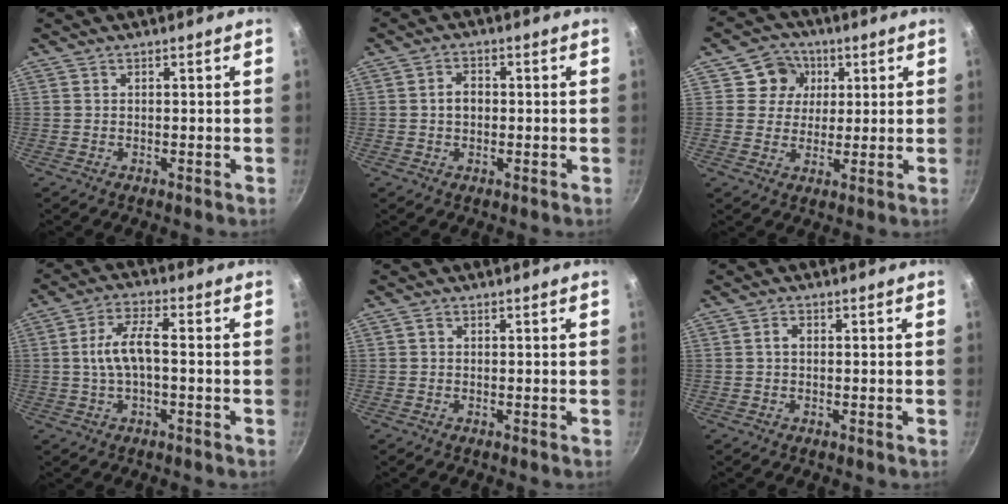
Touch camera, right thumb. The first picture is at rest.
{"total": 3.5, "force": [0.0, 2.6, 2.3], "torque": [-0.025, 0.013, -0.002]}
{"total": 7.5, "force": [2.4, 6.9, 1.8], "torque": [0.016, -0.001, 0.027]}
{"total": 7.7, "force": [-0.3, 3.1, 7.0], "torque": [-0.137, 0.027, -0.011]}
{"total": 0.7, "force": [0.1, 0.6, 0.3], "torque": [-0.005, 0.005, -0.001]}
{"total": 1.7, "force": [0.1, 1.2, 1.2], "torque": [-0.019, 0.007, -0.001]}